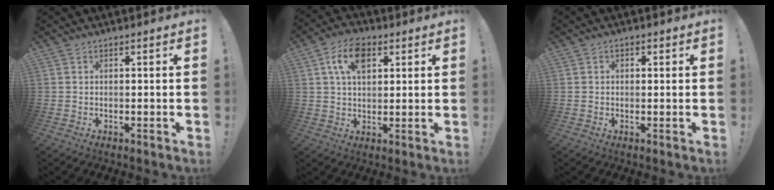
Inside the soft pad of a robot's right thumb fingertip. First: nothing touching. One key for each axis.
{"total": 10.5, "fx": 4.1, "fy": 6.5, "fz": 7.1, "tx": -0.117, "ty": 0.008, "tz": 0.076}
{"total": 1.2, "fx": -0.2, "fy": 1.0, "fz": 0.6, "tx": -0.009, "ty": 0.003, "tz": -0.004}